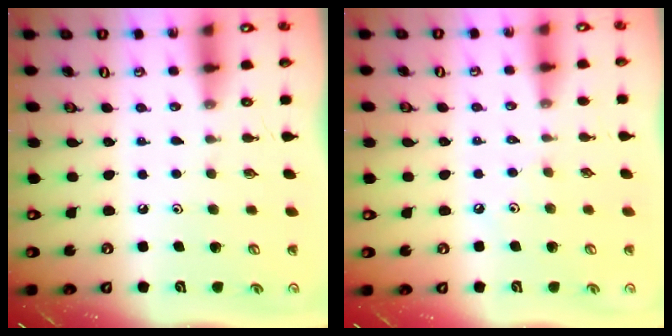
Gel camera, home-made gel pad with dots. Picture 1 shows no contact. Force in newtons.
{"total": 2.8, "press": 2.8, "slide": 0.5}